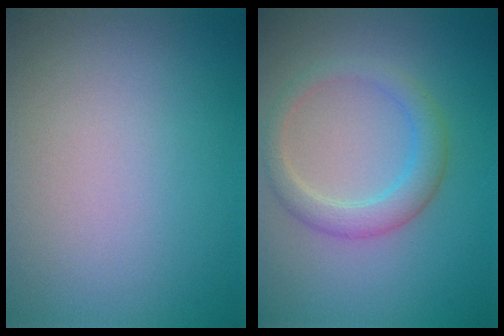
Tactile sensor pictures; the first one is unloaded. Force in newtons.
{"total": 2.9, "press": 2.9, "slide": 0.4}